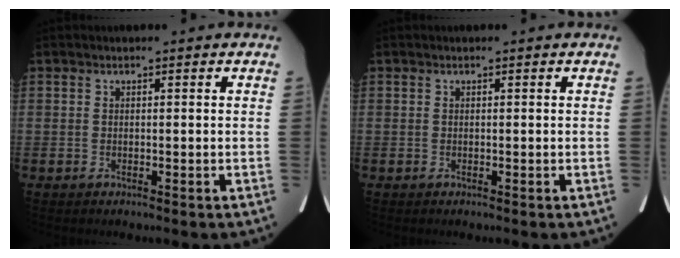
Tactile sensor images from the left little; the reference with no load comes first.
{"total": 0.0}